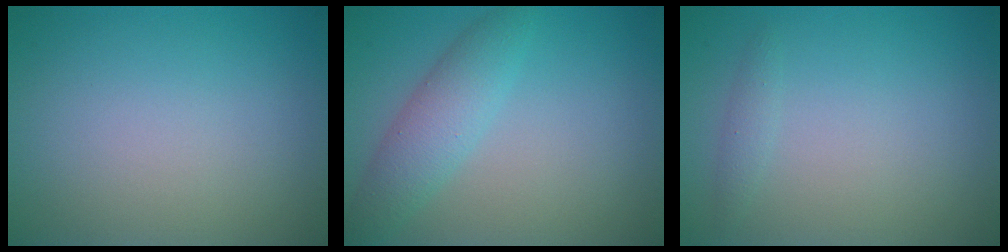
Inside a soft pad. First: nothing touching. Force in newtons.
{"total": 3.5, "press": 3.5, "slide": 0.1}
{"total": 0.8, "press": 0.8, "slide": 0.1}